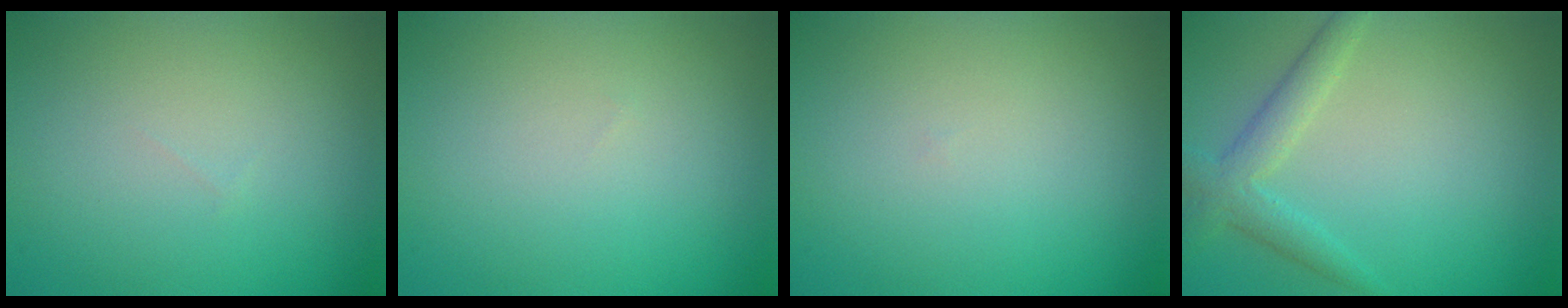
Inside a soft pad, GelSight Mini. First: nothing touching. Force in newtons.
{"total": 0.0}
{"total": 0.0}
{"total": 3.0, "press": 3.0, "slide": 0.3}